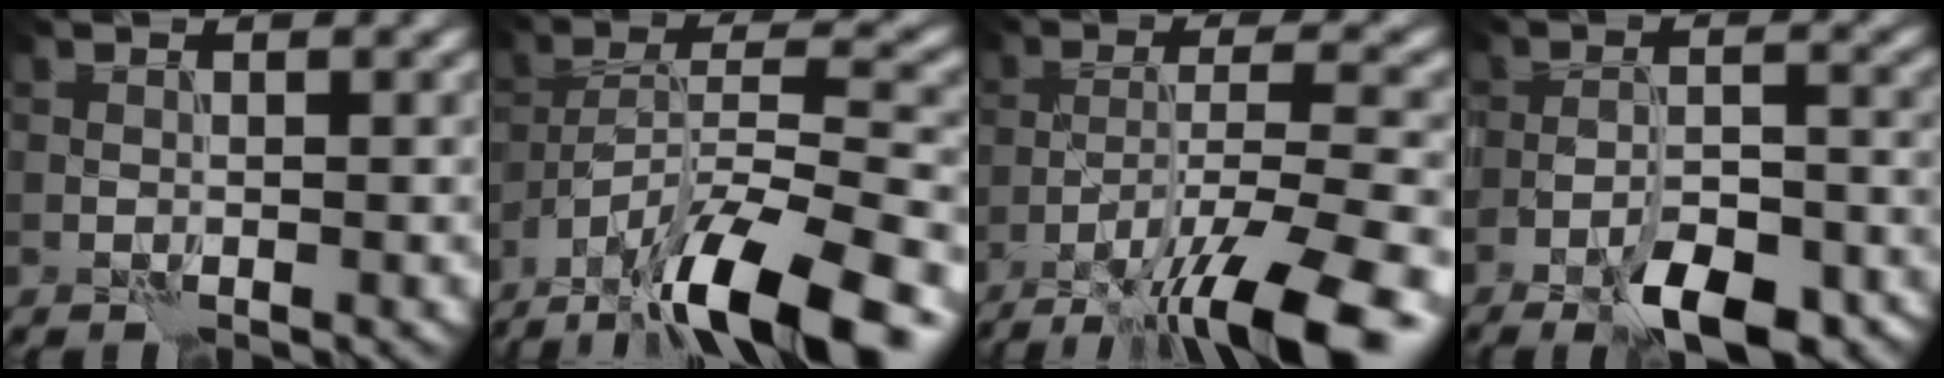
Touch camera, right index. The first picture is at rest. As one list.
[{"total": 13.0, "force": [-9.3, 3.1, 8.5], "torque": [-0.143, 0.008, -0.165]}, {"total": 12.1, "force": [-8.2, 2.4, 8.5], "torque": [-0.147, -0.008, -0.131]}, {"total": 8.1, "force": [-5.5, 2.6, 5.4], "torque": [-0.075, -0.002, -0.085]}]